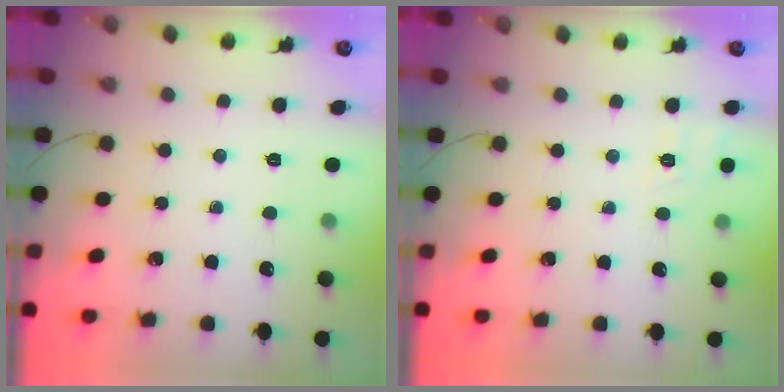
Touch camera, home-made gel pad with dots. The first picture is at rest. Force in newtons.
{"total": 8.0, "press": 7.7, "slide": 2.3}